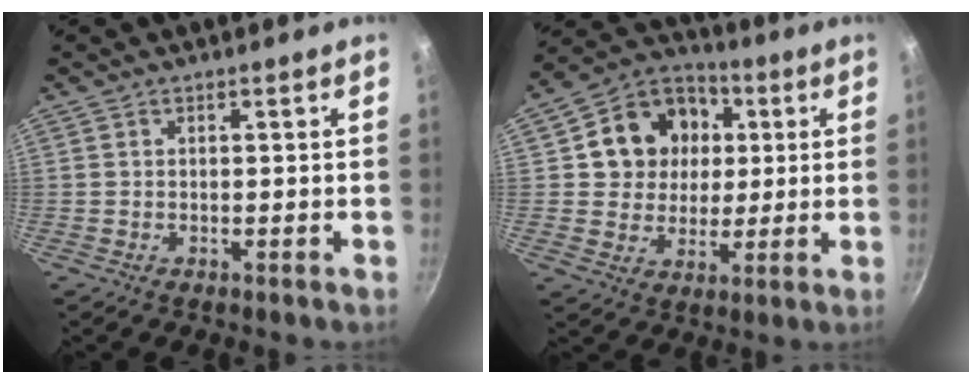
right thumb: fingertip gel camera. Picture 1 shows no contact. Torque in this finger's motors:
{"motor_torque": [0.25, 0.33, 0.04, -0.05, 0.25]}